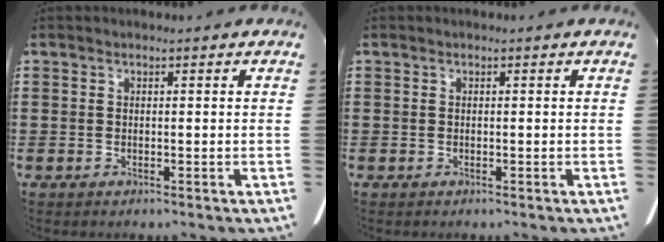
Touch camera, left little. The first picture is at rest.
{"total": 0.0}